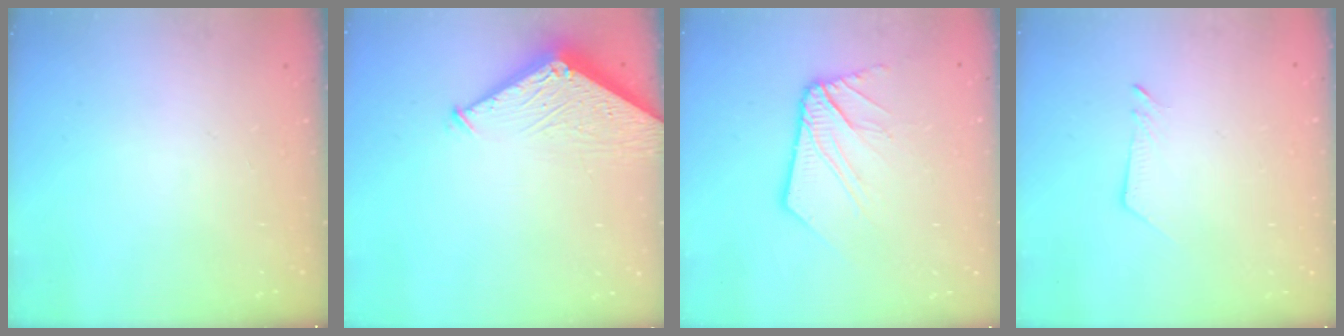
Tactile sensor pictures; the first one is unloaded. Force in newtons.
{"total": 6.3, "press": 6.3, "slide": 0.4}
{"total": 12.3, "press": 12.2, "slide": 1.5}
{"total": 3.6, "press": 3.6, "slide": 0.5}